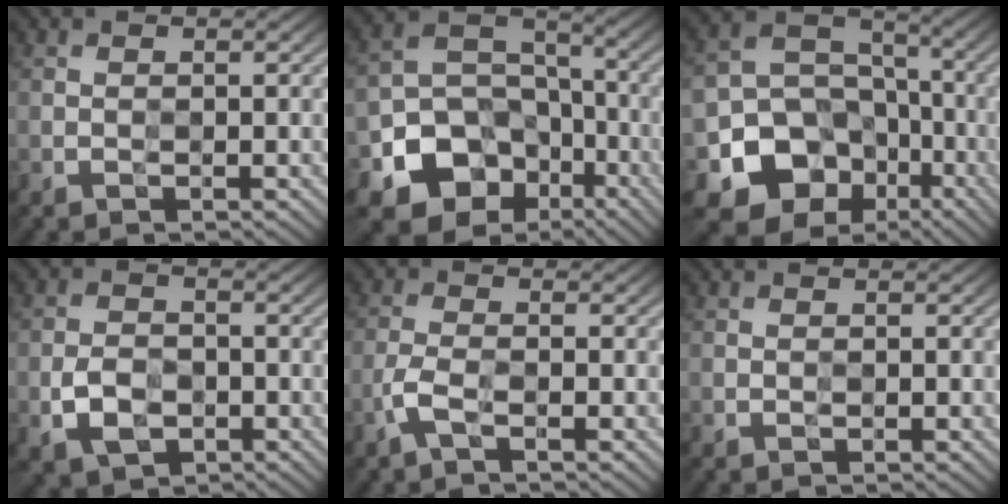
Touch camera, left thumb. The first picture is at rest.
{"total": 14.0, "force": [-7.2, 10.6, 5.6], "torque": [-0.137, -0.027, -0.124]}
{"total": 15.3, "force": [-6.7, 12.6, 5.6], "torque": [-0.143, -0.030, -0.126]}
{"total": 4.4, "force": [-1.8, 2.9, 2.7], "torque": [-0.057, -0.003, -0.035]}
{"total": 2.9, "force": [-1.6, 0.8, 2.3], "torque": [-0.060, 0.004, -0.041]}
{"total": 0.0}